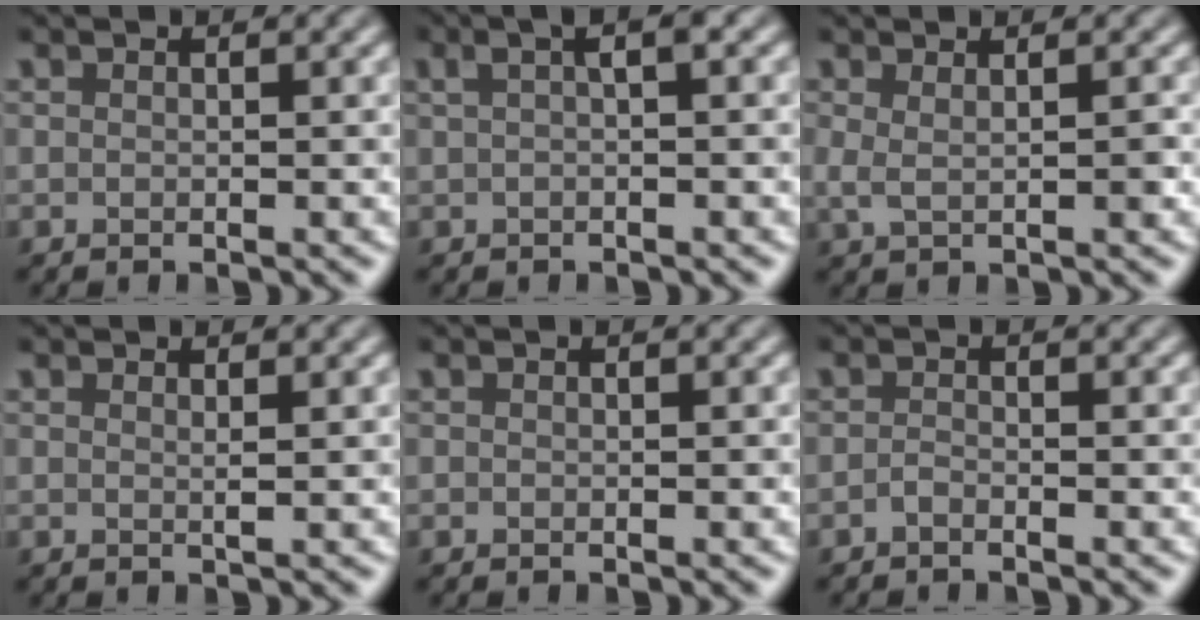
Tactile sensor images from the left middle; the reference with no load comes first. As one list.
[{"total": 2.4, "force": [0.7, 0.5, 2.2], "torque": [-0.032, 0.018, 0.009]}, {"total": 1.6, "force": [0.4, 0.5, 1.5], "torque": [-0.026, -0.004, 0.010]}, {"total": 0.7, "force": [0.4, 0.2, 0.5], "torque": [-0.001, -0.001, 0.005]}, {"total": 0.0}, {"total": 0.7, "force": [-0.5, 0.2, 0.4], "torque": [-0.008, -0.001, -0.012]}]